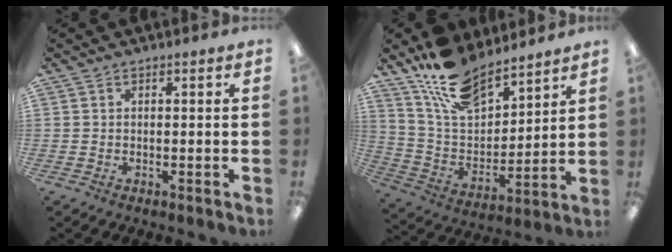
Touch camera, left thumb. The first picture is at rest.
{"total": 15.7, "force": [12.6, 6.7, 6.5], "torque": [-0.142, -0.072, 0.235]}